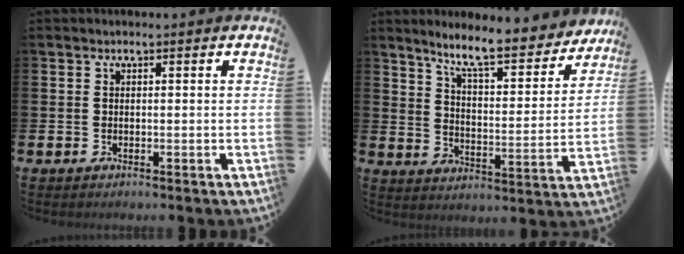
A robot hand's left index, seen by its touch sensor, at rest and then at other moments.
{"total": 9.2, "force": [8.4, 1.2, 3.7], "torque": [-0.086, -0.060, 0.141]}